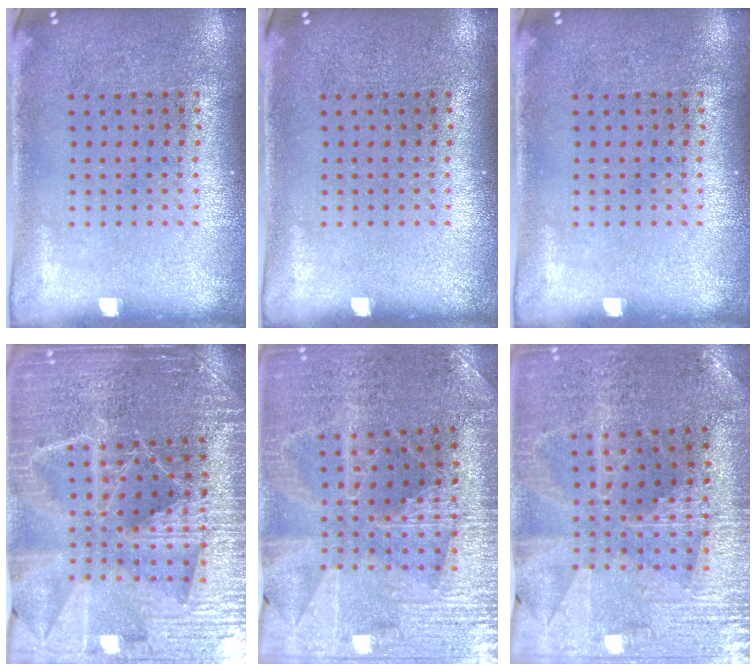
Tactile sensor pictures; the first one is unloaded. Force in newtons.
{"total": 0.0}
{"total": 0.0}
{"total": 4.9, "press": 4.5, "slide": 1.8}
{"total": 2.9, "press": 2.9, "slide": 0.6}
{"total": 2.0, "press": 2.0, "slide": 0.3}